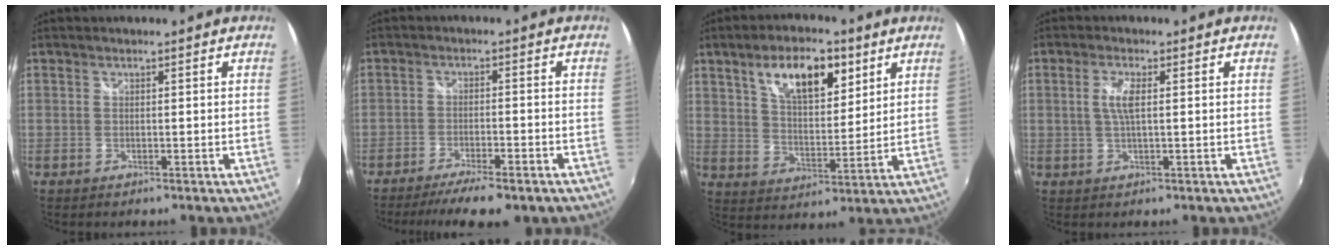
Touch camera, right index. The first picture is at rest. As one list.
[{"total": 10.8, "force": [-8.3, 2.5, 6.4], "torque": [-0.137, -0.027, -0.128]}, {"total": 12.9, "force": [6.8, 5.6, 9.4], "torque": [-0.153, 0.012, 0.118]}, {"total": 3.4, "force": [0.6, 0.6, 3.3], "torque": [-0.066, 0.004, 0.013]}]